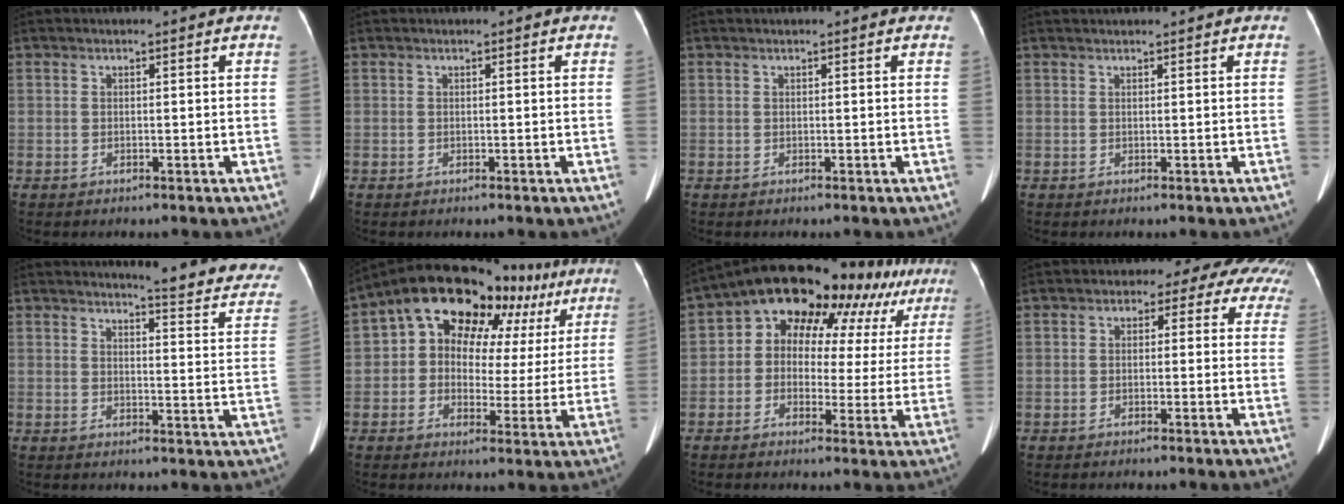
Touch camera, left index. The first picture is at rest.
{"total": 0.0}
{"total": 2.1, "force": [1.7, 0.6, 1.0], "torque": [-0.010, 0.025, 0.014]}
{"total": 2.4, "force": [2.3, -0.1, 0.9], "torque": [-0.007, 0.029, 0.036]}
{"total": 15.9, "force": [14.8, 1.7, 5.6], "torque": [-0.040, -0.080, 0.143]}
{"total": 15.4, "force": [8.1, 9.3, 9.2], "torque": [-0.119, 0.045, 0.103]}
{"total": 14.5, "force": [7.8, 7.2, 9.9], "torque": [-0.142, 0.054, 0.089]}
{"total": 9.1, "force": [5.4, 5.1, 5.1], "torque": [-0.044, 0.040, 0.039]}